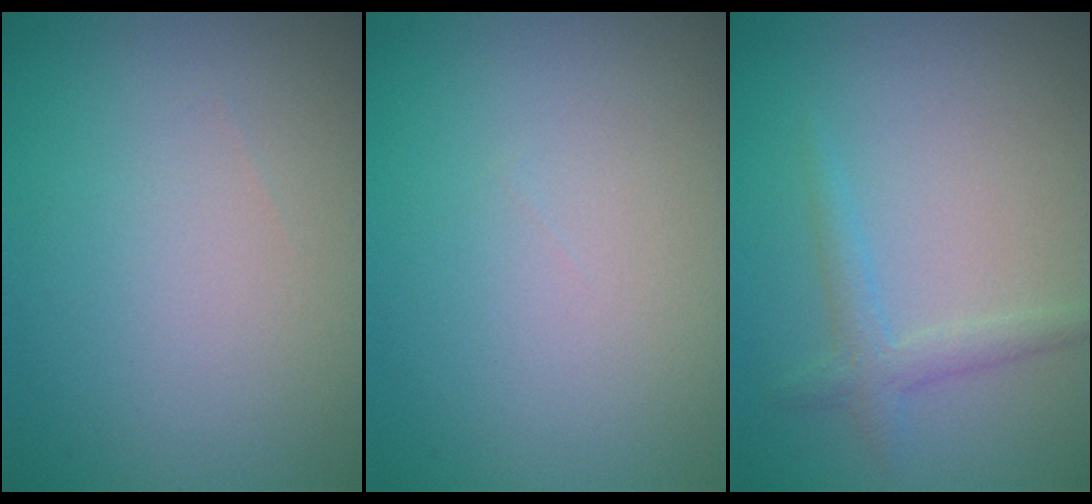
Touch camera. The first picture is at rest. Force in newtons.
{"total": 0.0}
{"total": 1.8, "press": 1.8, "slide": 0.0}